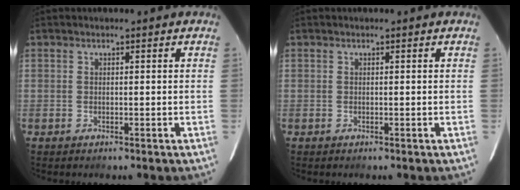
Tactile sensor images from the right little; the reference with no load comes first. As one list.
[{"total": 0.0}]